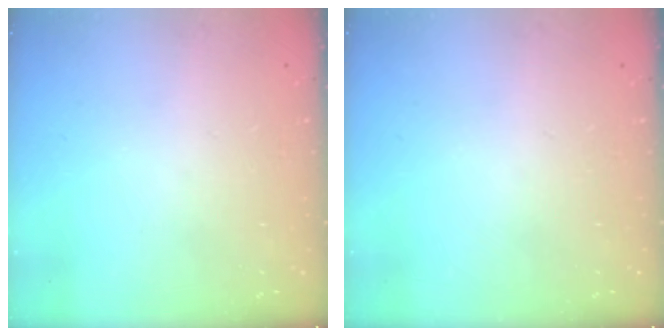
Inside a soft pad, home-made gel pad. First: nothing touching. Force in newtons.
{"total": 0.0}